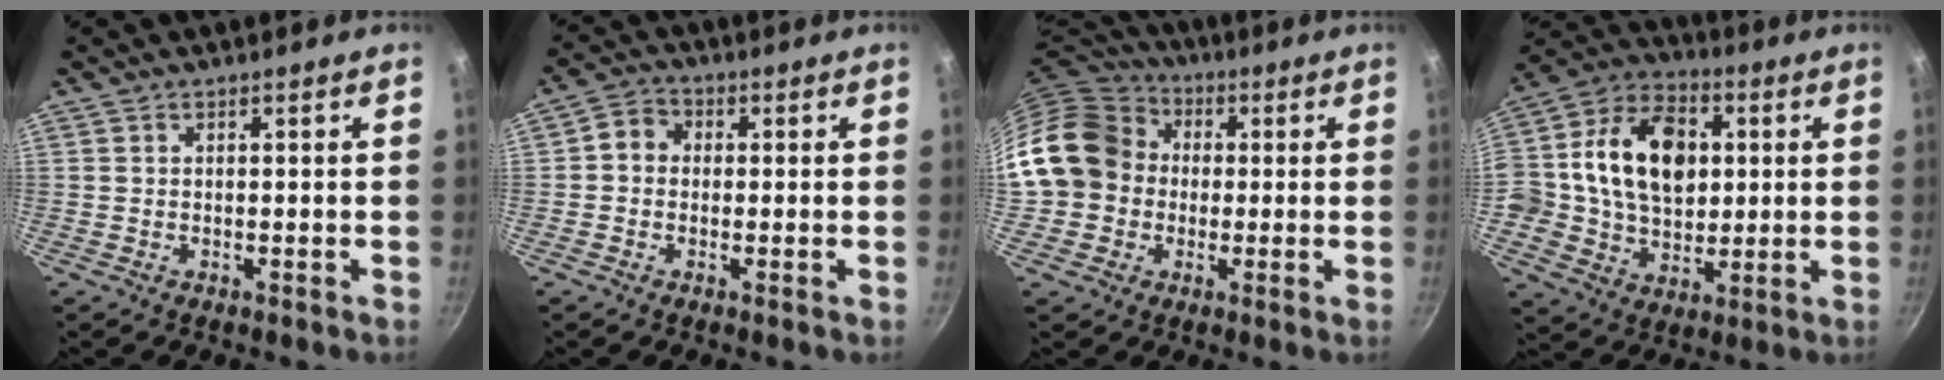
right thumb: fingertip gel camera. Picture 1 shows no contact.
{"total": 4.2, "force": [0.0, 3.7, 2.0], "torque": [-0.020, 0.010, -0.015]}
{"total": 15.6, "force": [0.3, 13.7, 7.6], "torque": [-0.119, 0.042, -0.005]}
{"total": 20.9, "force": [3.0, 15.5, 13.7], "torque": [-0.216, 0.020, 0.042]}